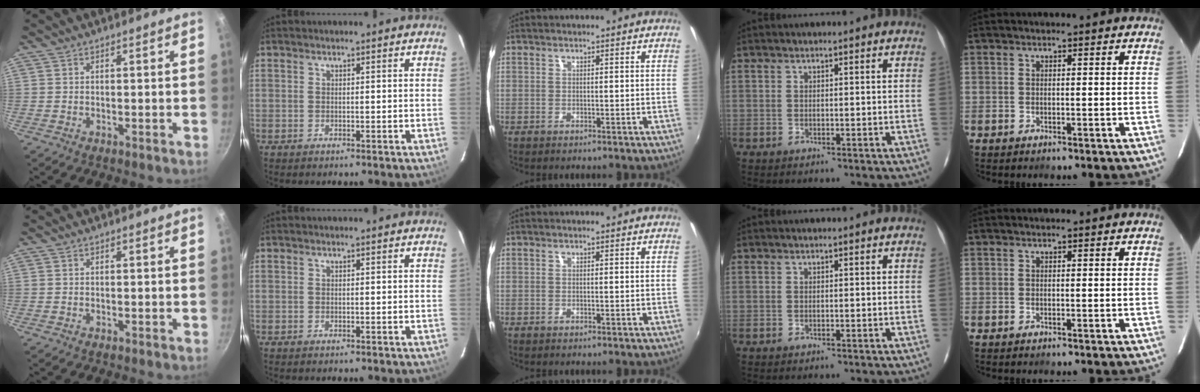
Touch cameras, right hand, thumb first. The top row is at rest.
{}